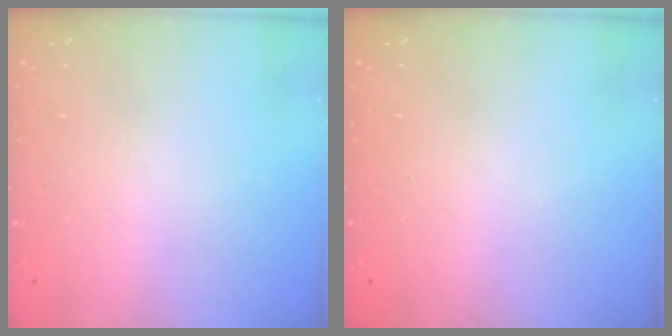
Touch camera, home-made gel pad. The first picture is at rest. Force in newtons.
{"total": 0.0}